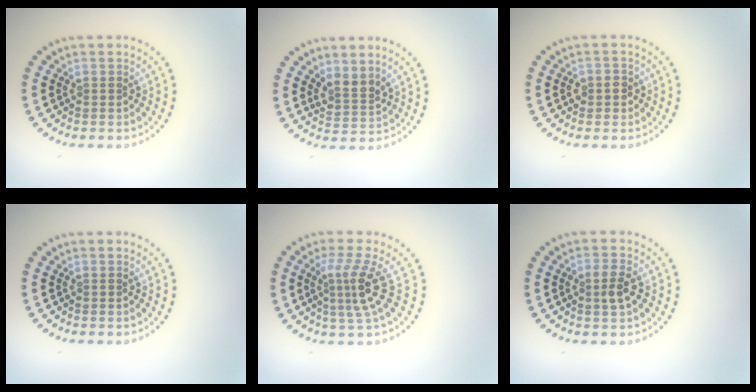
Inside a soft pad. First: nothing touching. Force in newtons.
{"total": 2.3, "press": 1.7, "slide": 1.6}
{"total": 1.5, "press": 1.4, "slide": 0.6}
{"total": 0.0}
{"total": 3.6, "press": 2.5, "slide": 2.6}
{"total": 2.0, "press": 2.0, "slide": 0.4}